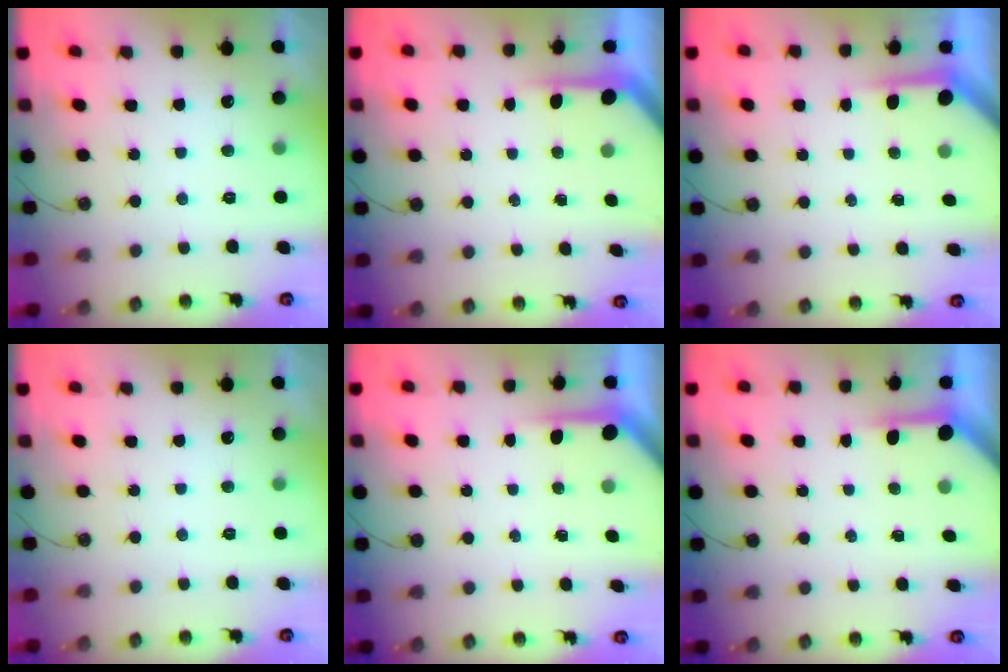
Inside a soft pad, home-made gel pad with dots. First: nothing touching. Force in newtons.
{"total": 4.3, "press": 4.3, "slide": 0.5}
{"total": 3.9, "press": 3.9, "slide": 0.4}
{"total": 0.0}
{"total": 3.7, "press": 3.7, "slide": 0.2}
{"total": 3.8, "press": 3.8, "slide": 0.4}